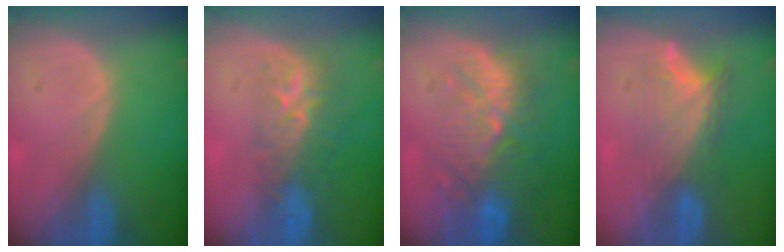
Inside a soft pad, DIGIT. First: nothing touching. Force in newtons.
{"total": 8.7, "press": 7.2, "slide": 5.0}
{"total": 10.8, "press": 9.8, "slide": 4.5}
{"total": 7.9, "press": 6.8, "slide": 4.1}